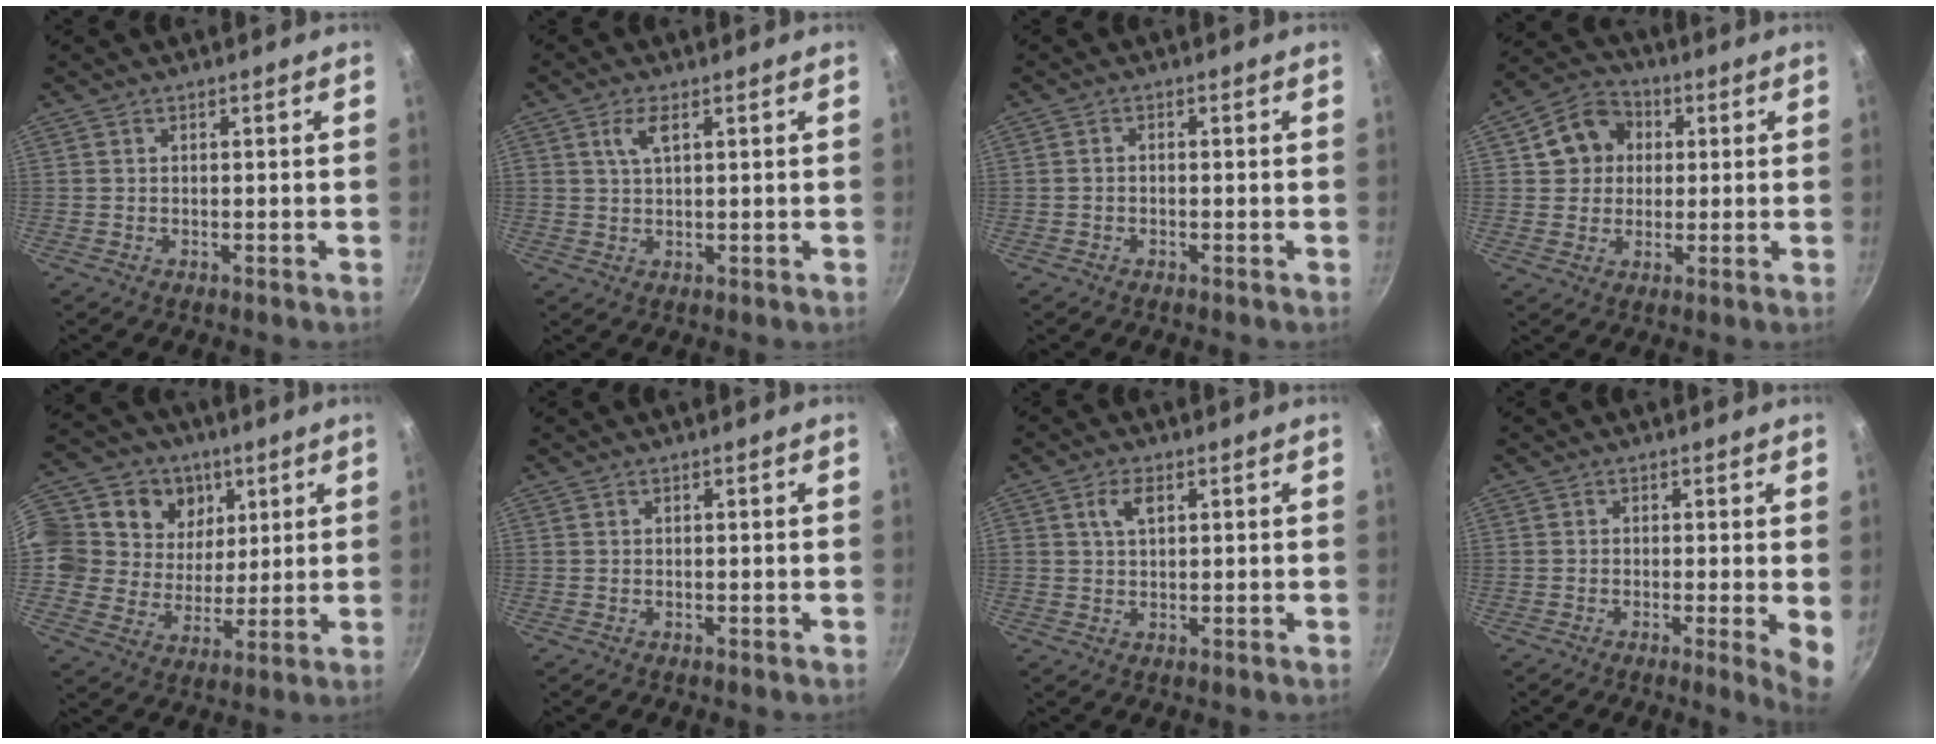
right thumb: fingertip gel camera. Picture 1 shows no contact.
{"total": 3.6, "force": [1.5, 1.4, 2.9], "torque": [-0.054, -0.002, 0.031]}
{"total": 0.9, "force": [-0.5, 0.6, 0.6], "torque": [-0.014, 0.009, -0.009]}
{"total": 9.4, "force": [2.0, 8.3, 4.0], "torque": [-0.033, 0.015, 0.022]}
{"total": 18.5, "force": [7.1, 15.1, 8.0], "torque": [-0.134, -0.015, 0.120]}
{"total": 0.0}
{"total": 3.8, "force": [1.4, 2.1, 2.8], "torque": [-0.041, 0.001, 0.027]}
{"total": 4.8, "force": [-0.5, 0.6, 4.7], "torque": [-0.061, -0.010, -0.009]}